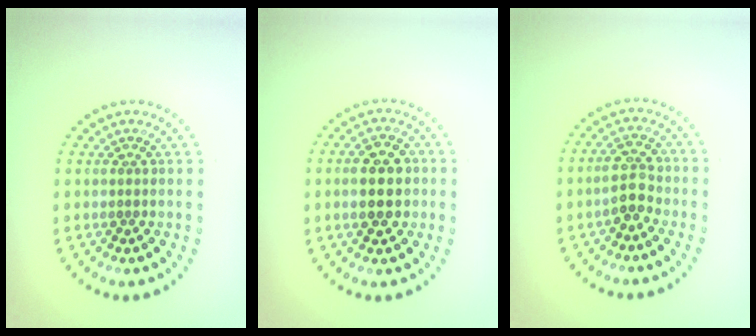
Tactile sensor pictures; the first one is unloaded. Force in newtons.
{"total": 4.7, "press": 4.7, "slide": 0.2}
{"total": 2.7, "press": 2.7, "slide": 0.6}